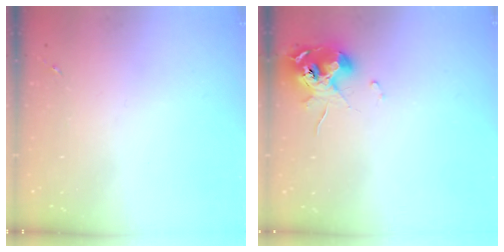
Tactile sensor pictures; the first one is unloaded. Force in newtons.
{"total": 10.8, "press": 10.7, "slide": 1.2}